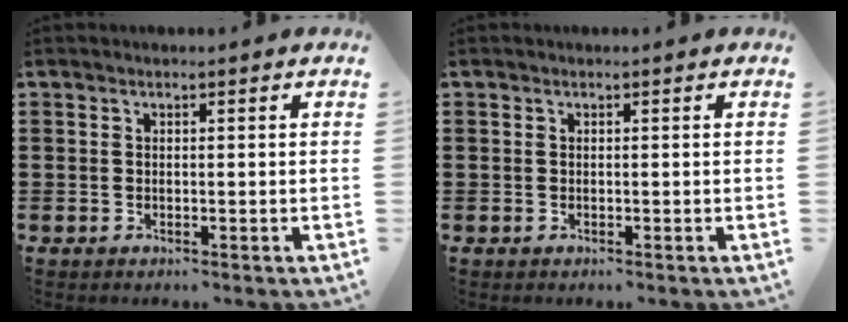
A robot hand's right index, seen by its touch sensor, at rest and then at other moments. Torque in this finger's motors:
{"motor_torque": [1.05, 1.09, -0.12, -0.09]}